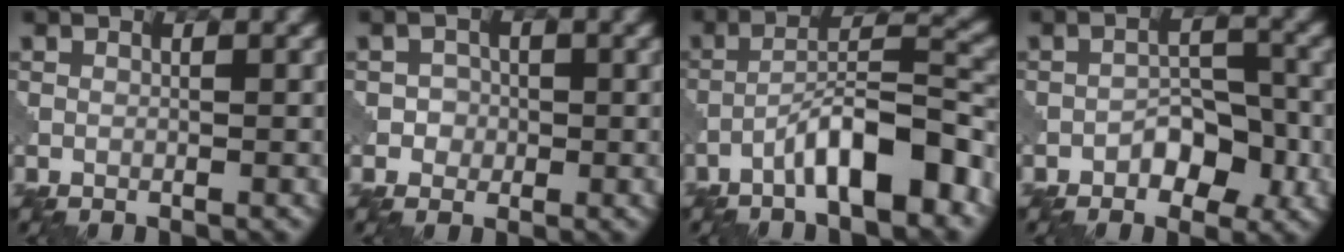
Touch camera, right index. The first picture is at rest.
{"total": 1.7, "force": [-0.3, 1.7, 0.3], "torque": [0.016, 0.001, -0.011]}
{"total": 7.1, "force": [-4.2, 1.4, 5.6], "torque": [-0.092, 0.019, -0.073]}
{"total": 3.6, "force": [-1.8, 2.1, 2.3], "torque": [-0.026, 0.007, -0.025]}